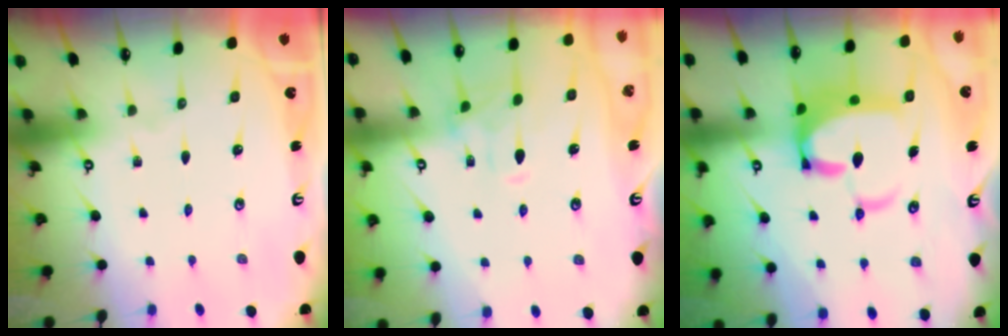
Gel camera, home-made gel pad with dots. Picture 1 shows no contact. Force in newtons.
{"total": 2.4, "press": 2.0, "slide": 1.4}
{"total": 11.2, "press": 11.1, "slide": 1.5}